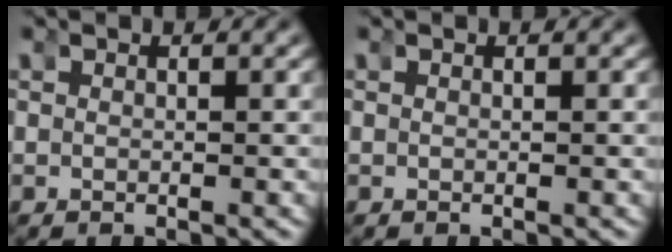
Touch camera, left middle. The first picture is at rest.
{"total": 0.0}